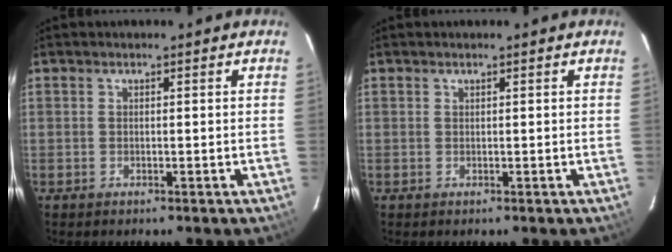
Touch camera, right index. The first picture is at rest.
{"total": 0.0}